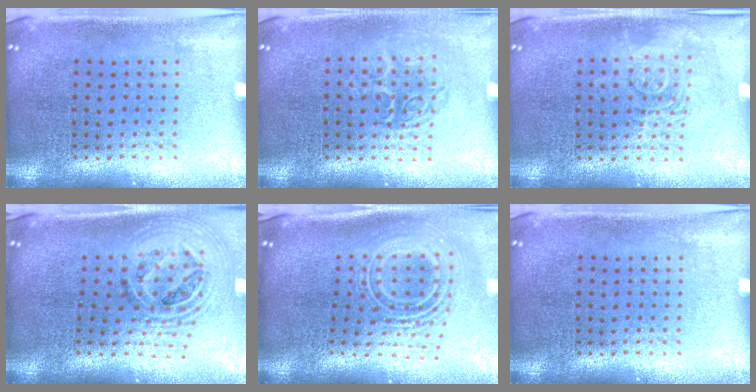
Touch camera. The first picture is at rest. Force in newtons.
{"total": 1.3, "press": 1.1, "slide": 0.7}
{"total": 1.6, "press": 1.6, "slide": 0.3}
{"total": 1.8, "press": 1.5, "slide": 1.1}
{"total": 2.7, "press": 1.8, "slide": 2.0}
{"total": 0.0}